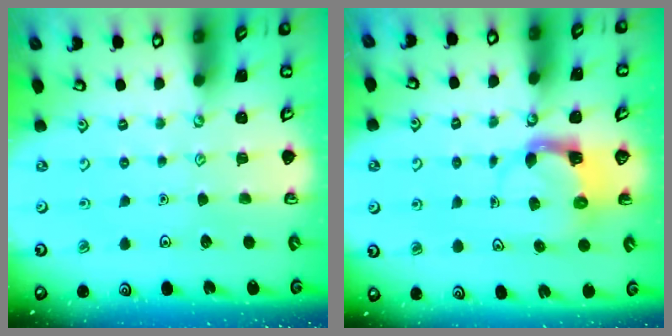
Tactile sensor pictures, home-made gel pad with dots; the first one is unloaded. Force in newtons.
{"total": 3.9, "press": 3.8, "slide": 0.7}